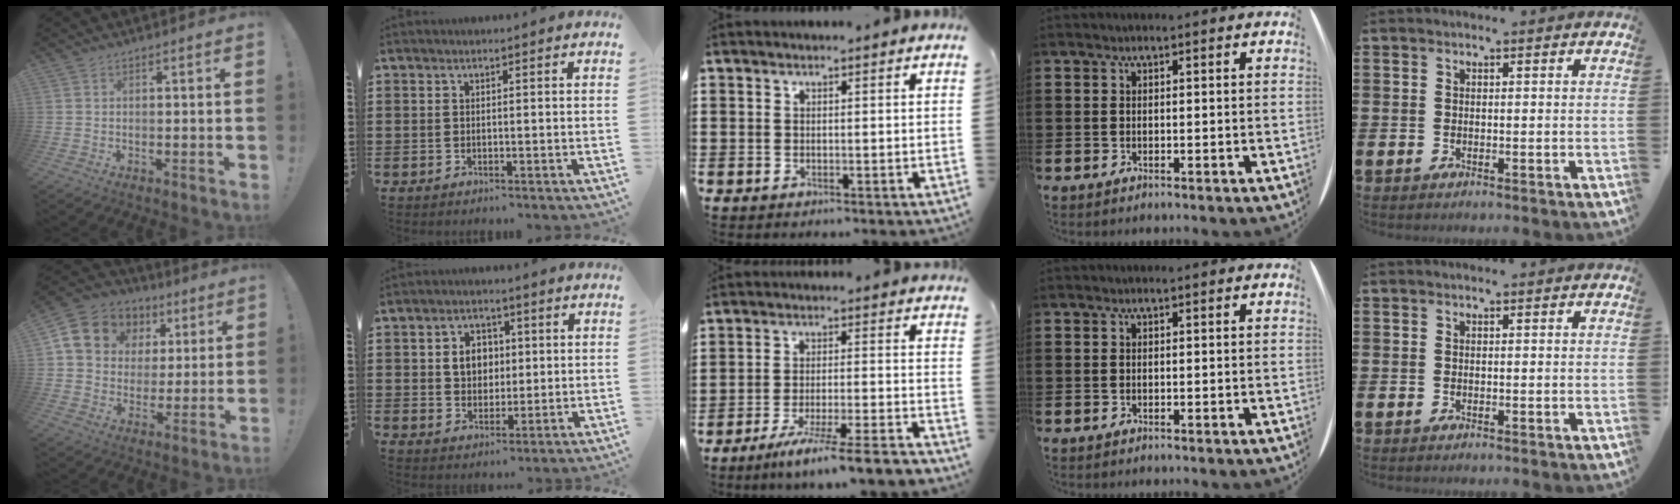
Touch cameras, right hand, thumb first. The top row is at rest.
{"thumb": {"total": 12.6, "force": [4.6, 10.7, 4.8], "torque": [-0.076, -0.016, 0.098]}, "index": {"total": 5.0, "force": [0.9, 4.2, 2.6], "torque": [-0.058, 0.012, 0.010]}, "middle": {"total": 7.0, "force": [-6.1, -0.8, 3.2], "torque": [-0.058, -0.015, -0.117]}}